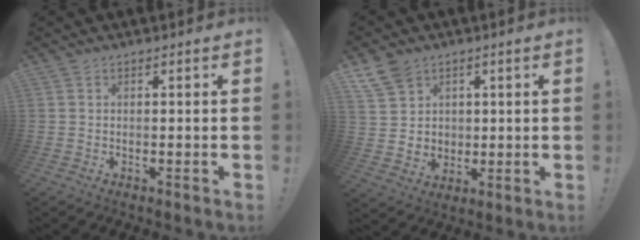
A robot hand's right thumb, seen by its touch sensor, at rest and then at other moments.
{"total": 9.6, "force": [5.2, 7.6, 2.8], "torque": [-0.055, -0.020, 0.110]}